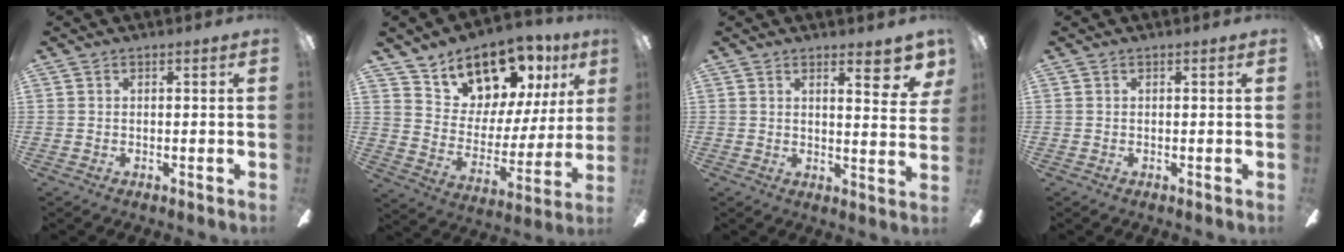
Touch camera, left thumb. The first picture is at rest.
{"total": 14.9, "force": [11.9, 7.9, 4.3], "torque": [-0.089, -0.089, 0.218]}
{"total": 6.8, "force": [4.4, 1.7, 4.9], "torque": [-0.047, -0.035, 0.064]}
{"total": 0.0}